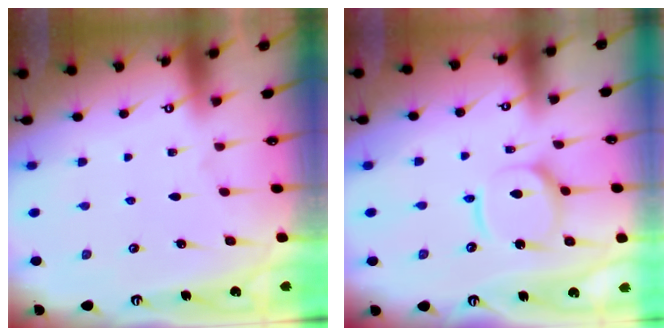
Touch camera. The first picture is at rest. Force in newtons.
{"total": 11.2, "press": 11.1, "slide": 1.3}